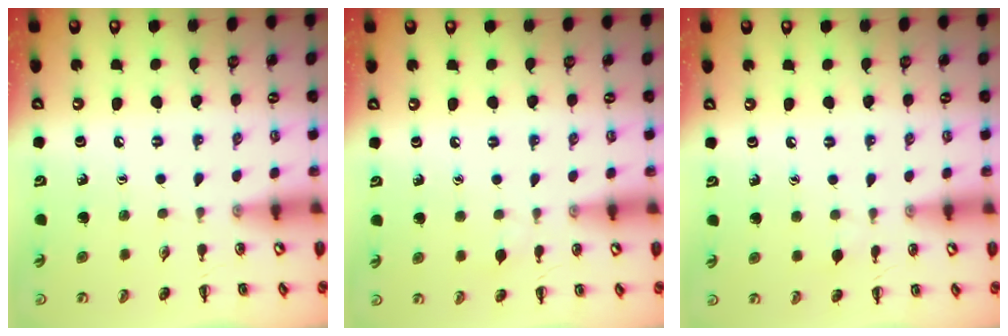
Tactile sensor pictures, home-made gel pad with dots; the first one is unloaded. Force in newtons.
{"total": 2.9, "press": 2.7, "slide": 0.9}
{"total": 2.8, "press": 2.6, "slide": 1.1}